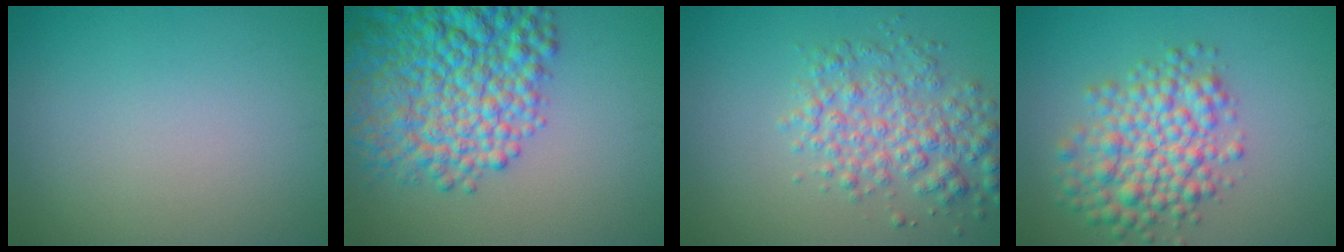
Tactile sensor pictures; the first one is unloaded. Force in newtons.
{"total": 10.7, "press": 10.7, "slide": 0.5}
{"total": 4.5, "press": 4.5, "slide": 0.1}
{"total": 5.9, "press": 5.9, "slide": 0.1}